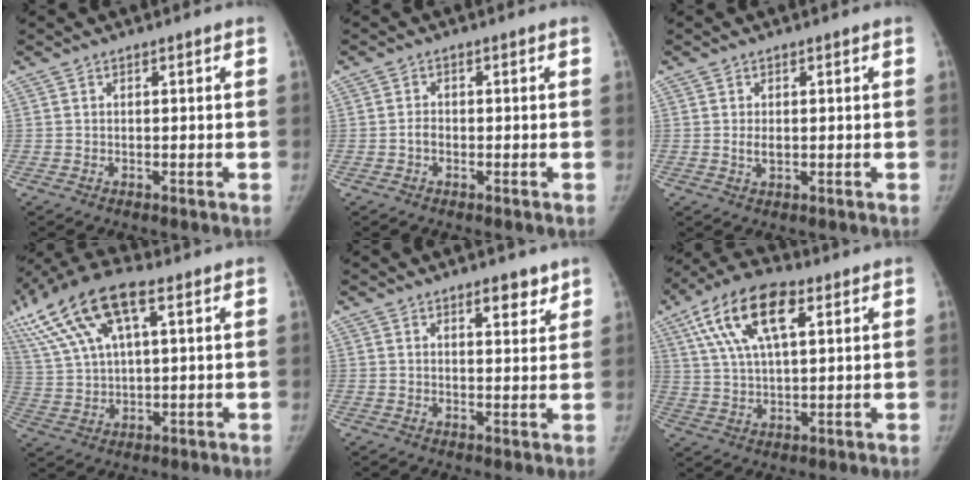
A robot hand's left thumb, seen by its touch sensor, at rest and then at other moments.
{"total": 1.6, "force": [-0.6, 1.2, 1.0], "torque": [-0.010, 0.009, -0.015]}
{"total": 2.1, "force": [0.0, 1.2, 1.7], "torque": [-0.027, -0.001, 0.000]}
{"total": 19.0, "force": [8.8, 8.1, 14.8], "torque": [-0.317, 0.020, 0.165]}
{"total": 4.3, "force": [3.0, 1.7, 2.6], "torque": [-0.016, -0.019, 0.042]}
{"total": 15.5, "force": [6.4, 6.8, 12.3], "torque": [-0.222, 0.009, 0.111]}